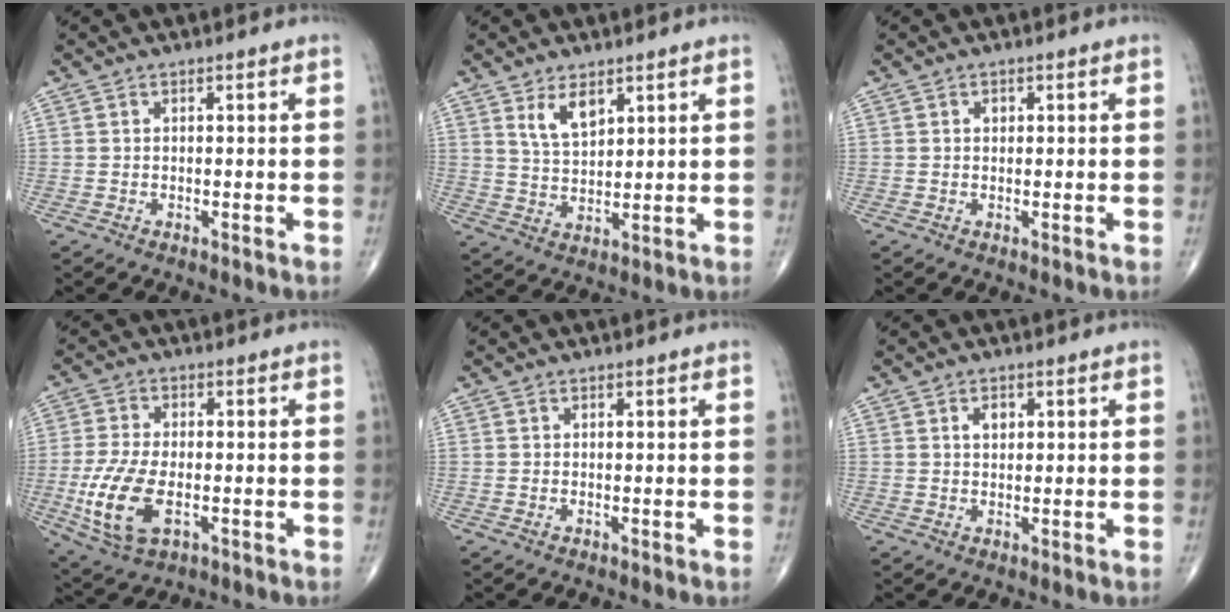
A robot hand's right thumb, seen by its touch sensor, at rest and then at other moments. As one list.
[{"total": 5.6, "force": [3.2, 2.7, 3.7], "torque": [-0.058, -0.022, 0.065]}, {"total": 1.0, "force": [0.3, 0.8, 0.5], "torque": [-0.004, 0.001, 0.003]}, {"total": 12.0, "force": [-3.1, 6.1, 9.9], "torque": [-0.217, -0.003, -0.051]}, {"total": 0.0}, {"total": 2.2, "force": [0.7, 1.5, 1.4], "torque": [-0.017, -0.001, 0.011]}]